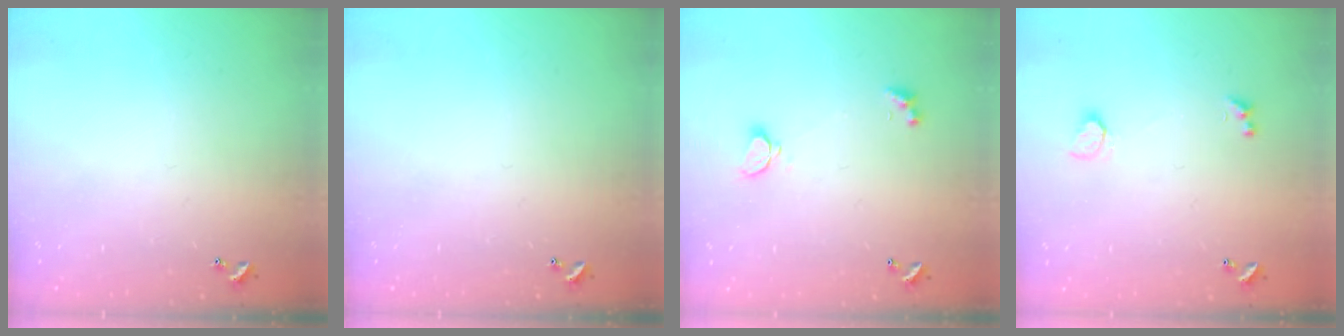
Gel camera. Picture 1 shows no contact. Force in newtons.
{"total": 0.0}
{"total": 1.7, "press": 1.7, "slide": 0.3}
{"total": 1.3, "press": 1.2, "slide": 0.4}